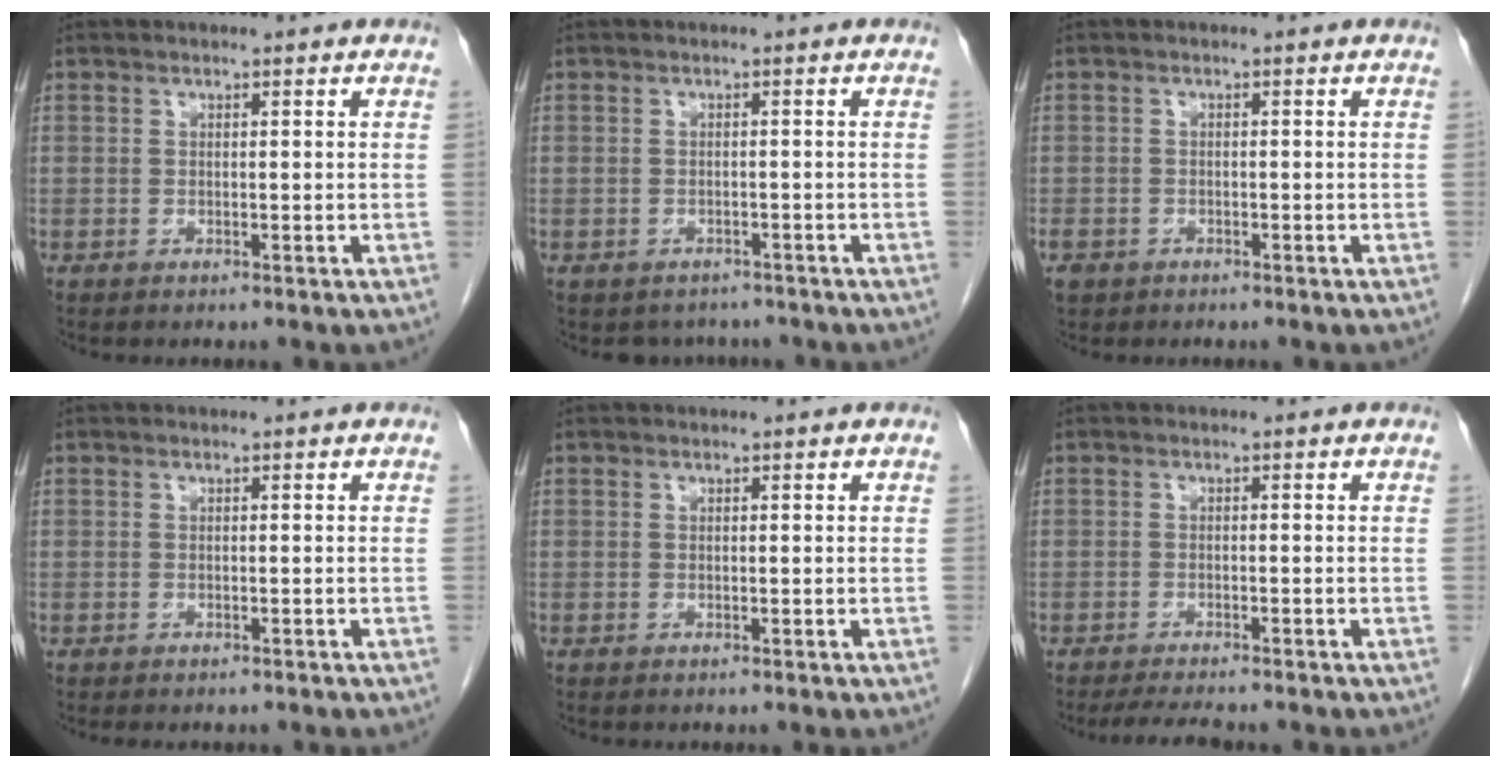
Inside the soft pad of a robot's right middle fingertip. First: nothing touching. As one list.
[{"total": 3.5, "force": [-3.1, 1.8, 0.0], "torque": [0.000, 0.007, -0.041]}, {"total": 2.8, "force": [-1.9, 1.9, 0.8], "torque": [-0.018, 0.000, -0.030]}, {"total": 2.5, "force": [-2.1, 0.9, 0.9], "torque": [-0.014, -0.004, -0.022]}, {"total": 0.0}, {"total": 4.4, "force": [-3.9, 0.4, 2.0], "torque": [-0.033, -0.012, -0.062]}]